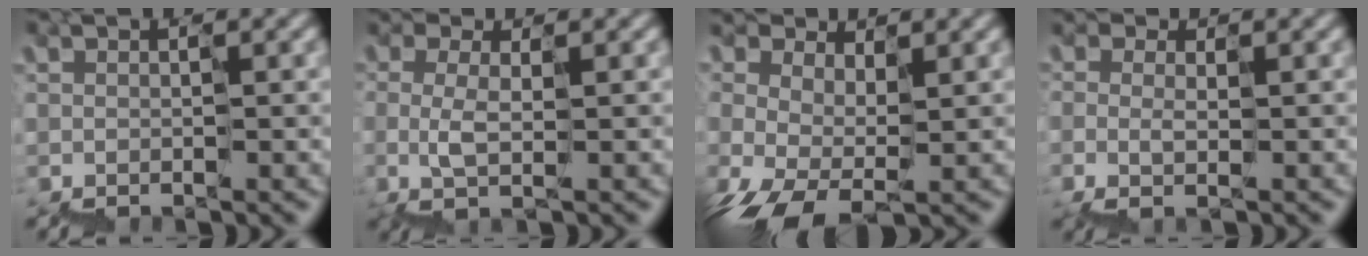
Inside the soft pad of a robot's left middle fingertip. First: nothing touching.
{"total": 1.2, "force": [0.3, 0.5, 1.1], "torque": [-0.031, 0.006, 0.010]}
{"total": 3.3, "force": [-0.9, 2.1, 2.4], "torque": [-0.072, -0.009, -0.005]}
{"total": 0.6, "force": [0.0, 0.4, 0.5], "torque": [-0.013, 0.001, 0.004]}